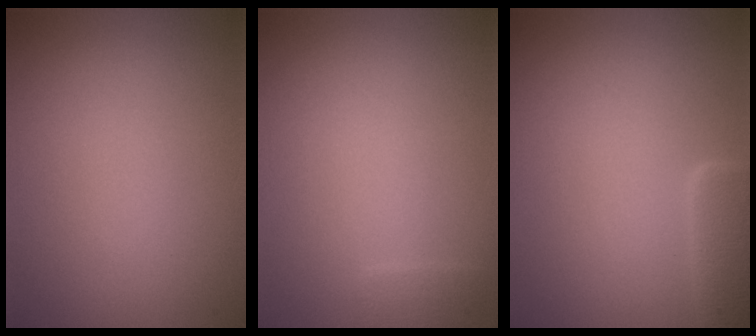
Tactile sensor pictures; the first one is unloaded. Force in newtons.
{"total": 0.9, "press": 0.9, "slide": 0.1}
{"total": 2.9, "press": 2.9, "slide": 0.2}